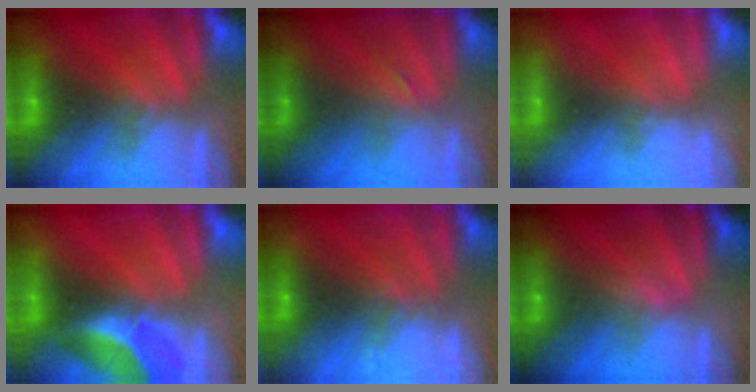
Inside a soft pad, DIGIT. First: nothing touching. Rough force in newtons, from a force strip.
{"total": 1.1}
{"total": 2.1}
{"total": 2.3}
{"total": 8.7}
{"total": 2.1}